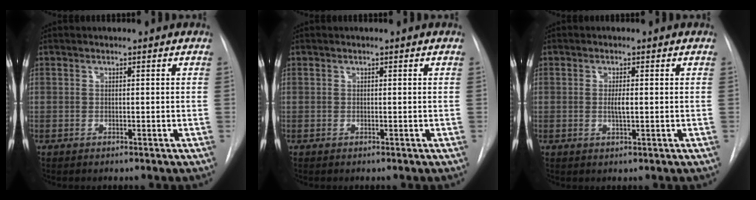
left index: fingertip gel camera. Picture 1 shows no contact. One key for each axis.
{"total": 0.0}
{"total": 1.8, "fx": -0.7, "fy": 0.3, "fz": 1.6, "tx": -0.033, "ty": -0.007, "tz": -0.013}